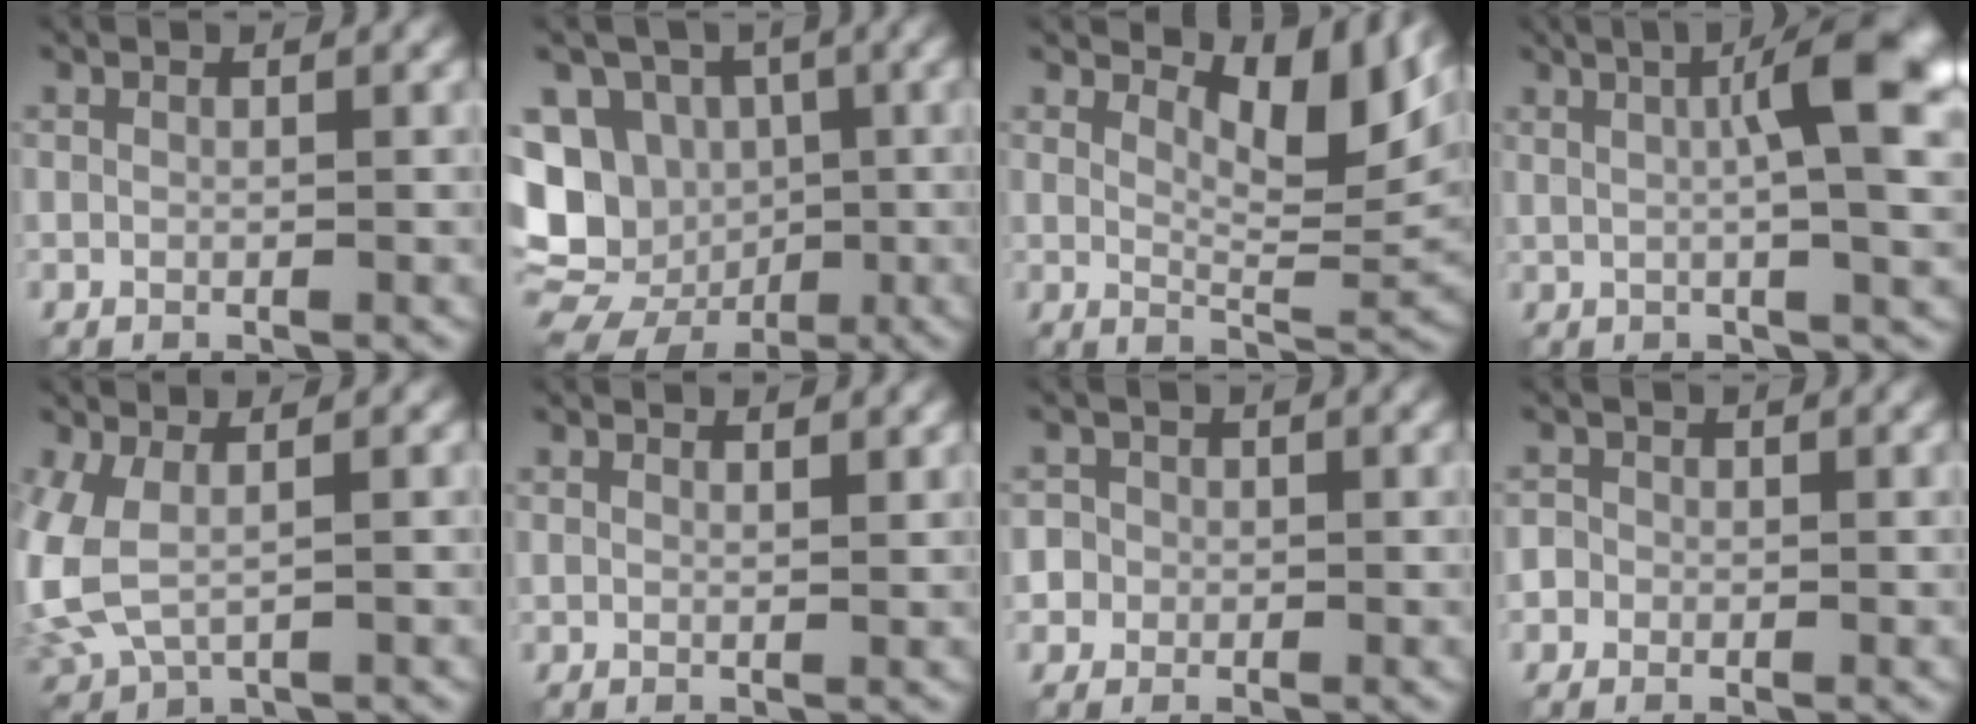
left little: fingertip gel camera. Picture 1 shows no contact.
{"total": 14.7, "force": [-2.4, 13.0, 6.5], "torque": [-0.150, 0.001, -0.058]}
{"total": 6.8, "force": [3.7, 2.4, 5.2], "torque": [-0.075, -0.003, 0.056]}
{"total": 8.5, "force": [1.8, 1.7, 8.1], "torque": [-0.102, 0.020, 0.025]}
{"total": 5.8, "force": [-0.2, 3.3, 4.8], "torque": [-0.131, -0.002, -0.006]}
{"total": 1.1, "force": [1.0, 0.1, 0.4], "torque": [-0.008, 0.000, 0.013]}
{"total": 2.6, "force": [-0.2, 2.6, 0.5], "torque": [0.013, 0.014, -0.016]}
{"total": 1.5, "force": [-0.4, 1.4, 0.3], "torque": [0.001, 0.010, -0.015]}